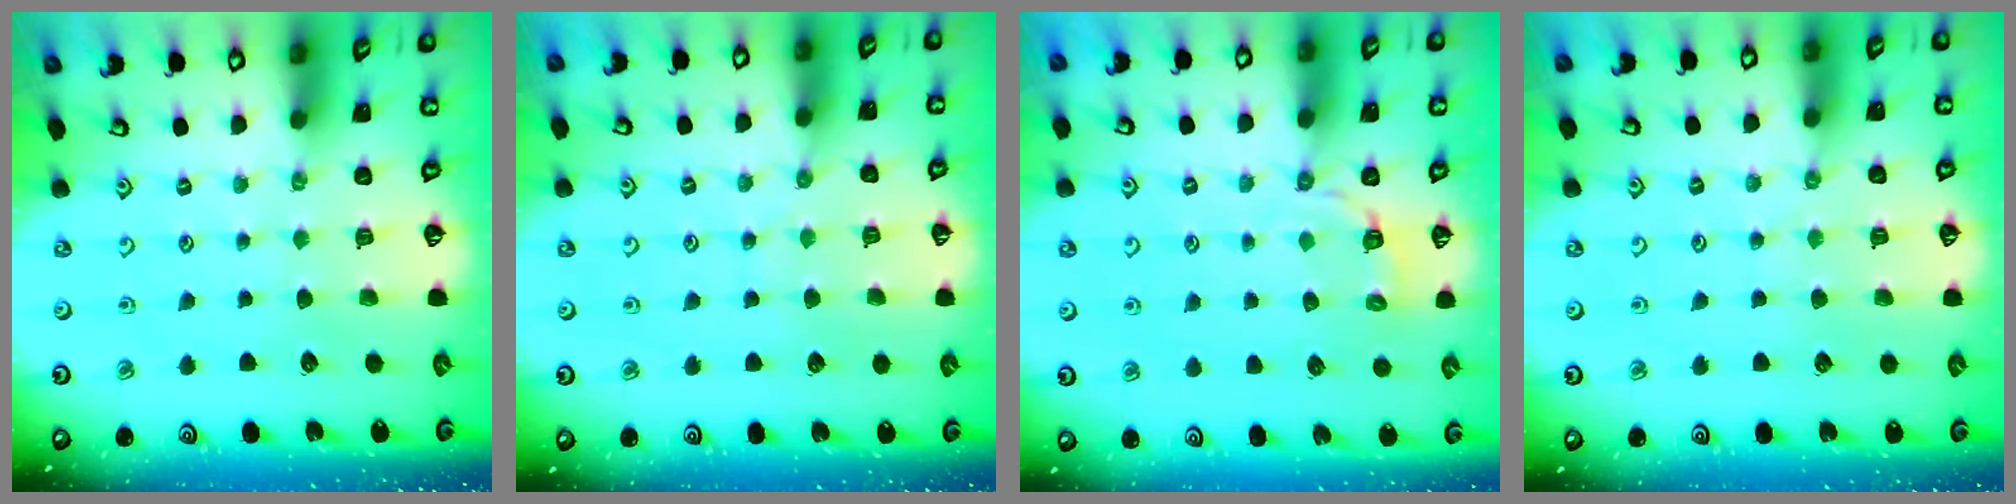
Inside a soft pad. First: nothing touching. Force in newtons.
{"total": 5.3, "press": 5.3, "slide": 0.6}
{"total": 3.0, "press": 1.6, "slide": 2.5}
{"total": 2.7, "press": 2.7, "slide": 0.5}